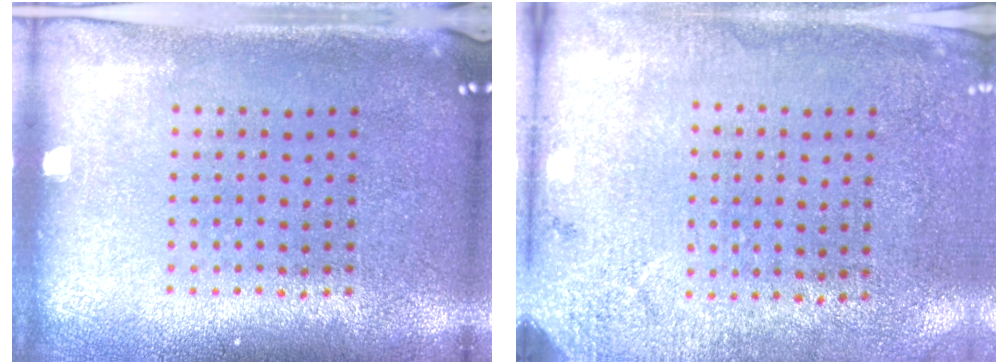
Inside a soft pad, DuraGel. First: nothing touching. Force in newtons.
{"total": 2.7, "press": 2.2, "slide": 1.5}